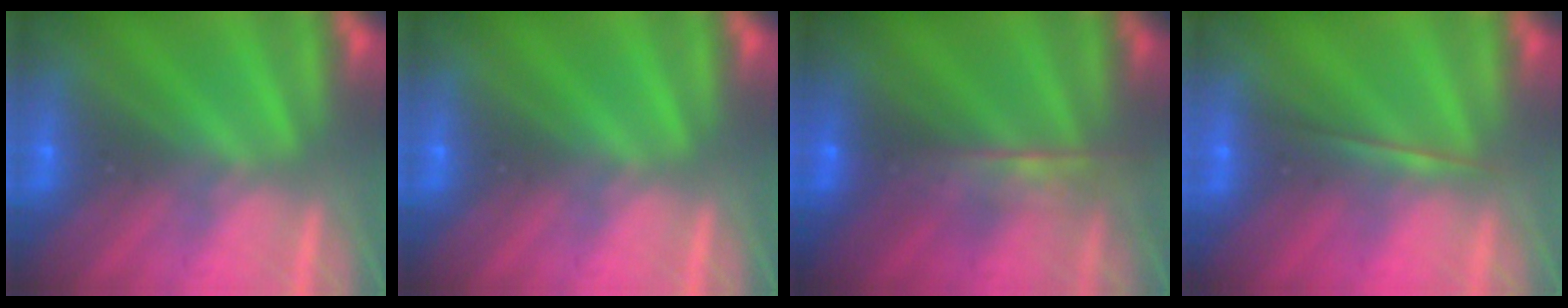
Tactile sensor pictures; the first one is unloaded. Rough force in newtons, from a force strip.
{"total": 0.0}
{"total": 7.0}
{"total": 1.7}